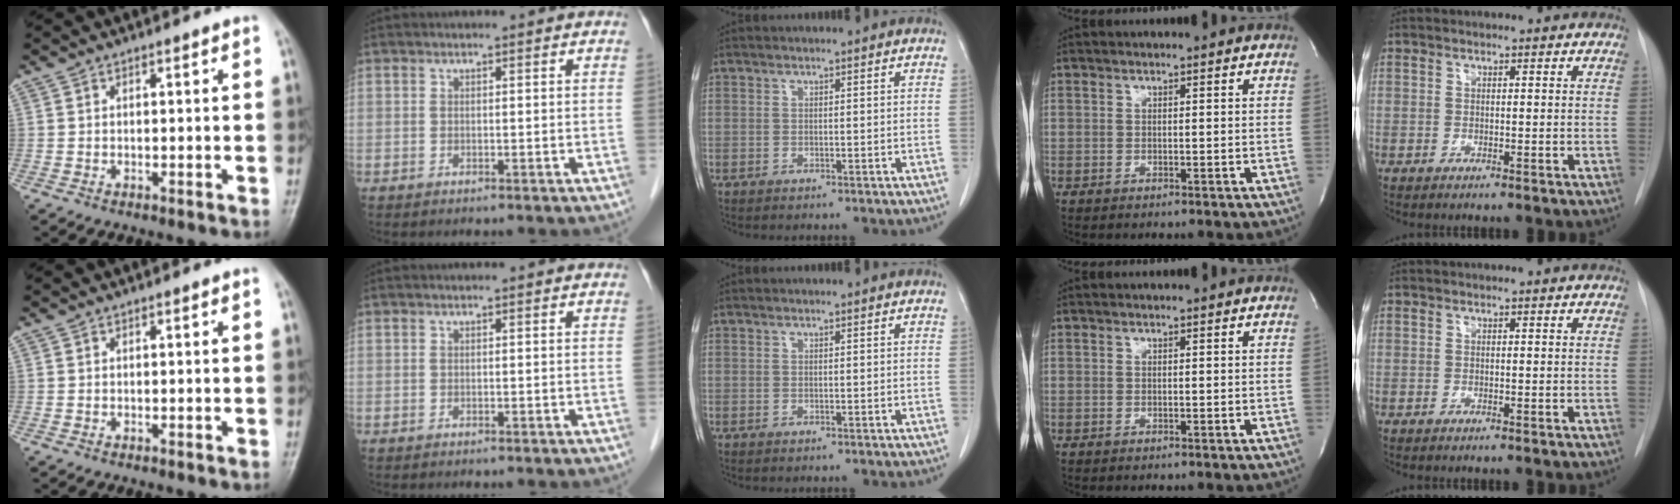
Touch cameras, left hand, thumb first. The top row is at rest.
{}